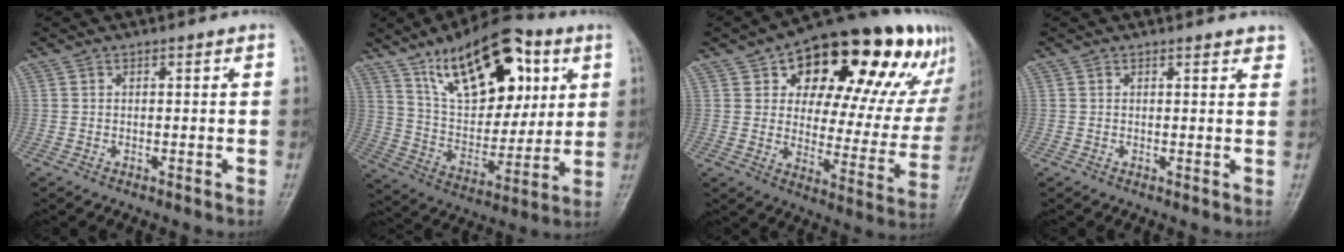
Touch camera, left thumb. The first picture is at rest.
{"total": 22.8, "force": [10.8, 11.5, 16.5], "torque": [-0.207, -0.038, 0.185]}
{"total": 28.0, "force": [15.0, 13.7, 19.2], "torque": [-0.224, -0.015, 0.209]}
{"total": 2.3, "force": [2.0, 0.9, 0.8], "torque": [0.007, -0.007, 0.015]}